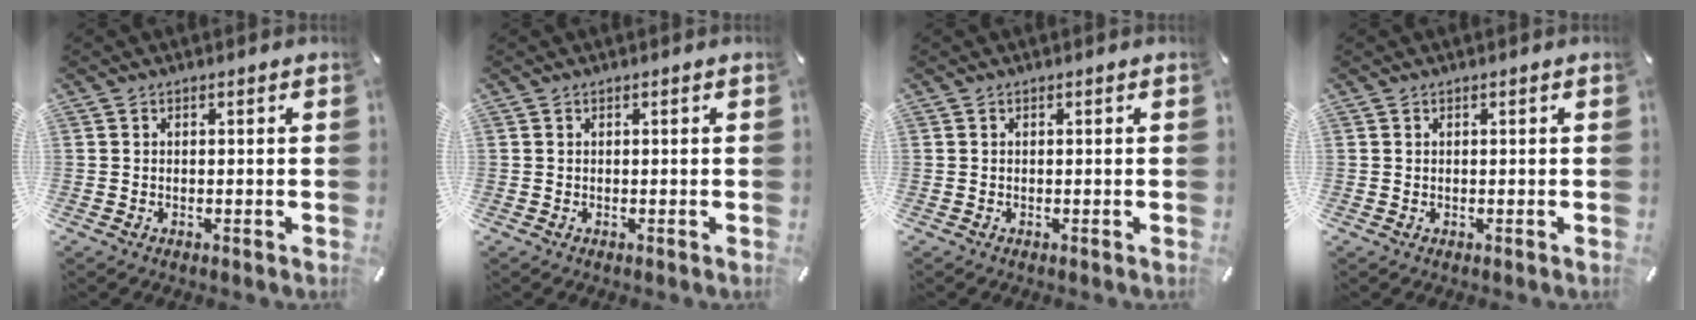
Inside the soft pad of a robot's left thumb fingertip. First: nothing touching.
{"total": 0.0}
{"total": 0.0}
{"total": 0.0}